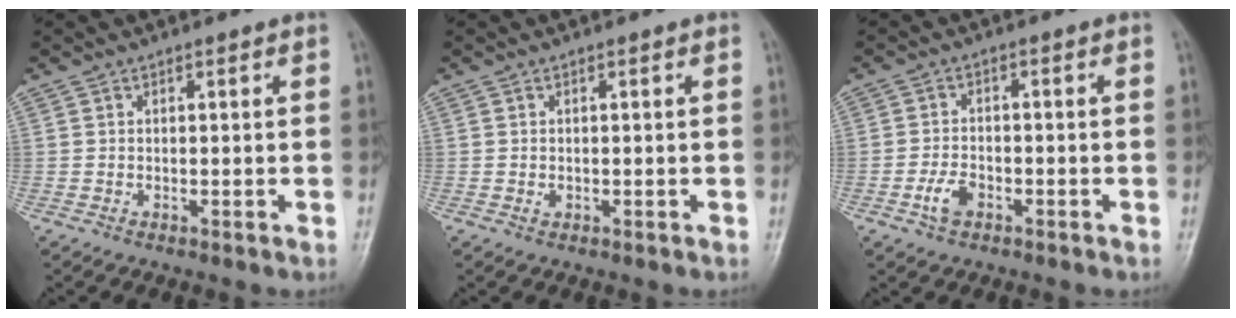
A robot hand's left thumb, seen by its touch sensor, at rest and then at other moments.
{"total": 0.7, "force": [0.0, 0.5, 0.5], "torque": [-0.007, 0.002, 0.005]}
{"total": 3.7, "force": [-1.7, 2.2, 2.4], "torque": [-0.045, 0.012, -0.033]}